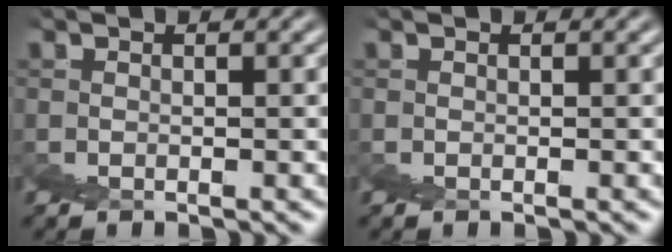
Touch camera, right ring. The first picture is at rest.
{"total": 0.0}